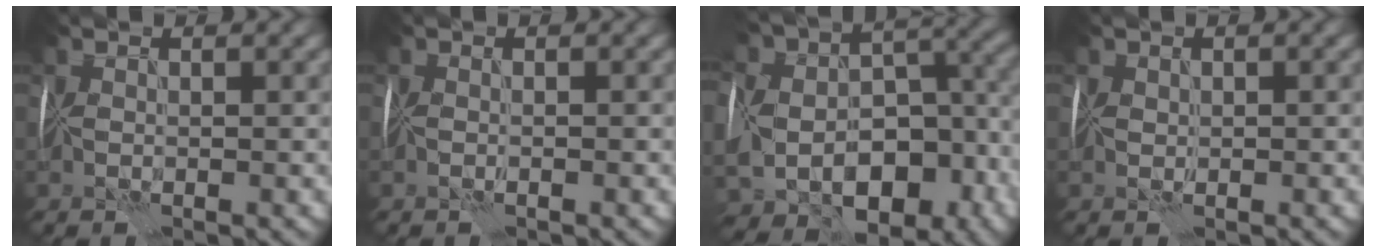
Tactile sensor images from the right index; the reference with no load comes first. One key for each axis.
{"total": 0.5, "fx": -0.2, "fy": 0.1, "fz": 0.5, "tx": -0.005, "ty": 0.000, "tz": -0.004}
{"total": 18.4, "fx": -6.7, "fy": 14.0, "fz": 9.9, "tx": -0.170, "ty": -0.040, "tz": -0.095}
{"total": 0.6, "fx": 0.3, "fy": 0.4, "fz": 0.3, "tx": -0.003, "ty": 0.004, "tz": 0.005}